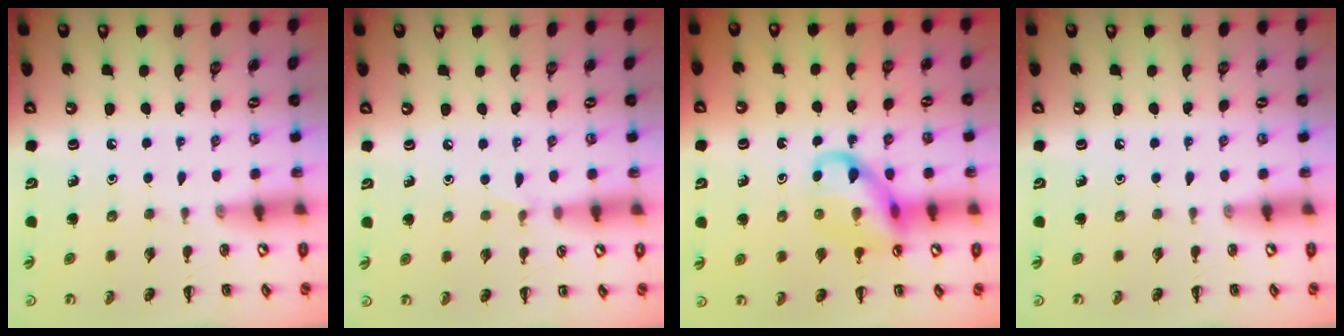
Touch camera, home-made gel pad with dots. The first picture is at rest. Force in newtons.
{"total": 3.7, "press": 3.6, "slide": 1.1}
{"total": 11.8, "press": 11.7, "slide": 1.6}
{"total": 0.0}